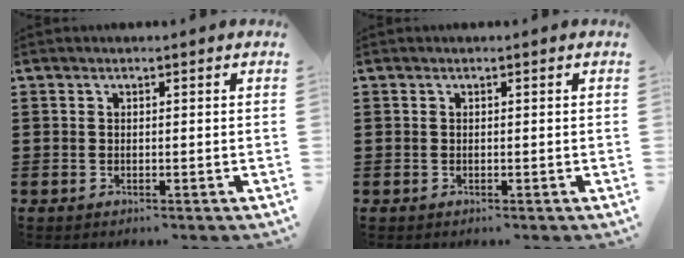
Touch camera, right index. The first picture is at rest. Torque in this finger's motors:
{"motor_torque": [0.03, -0.02, 0.00, 0.00]}